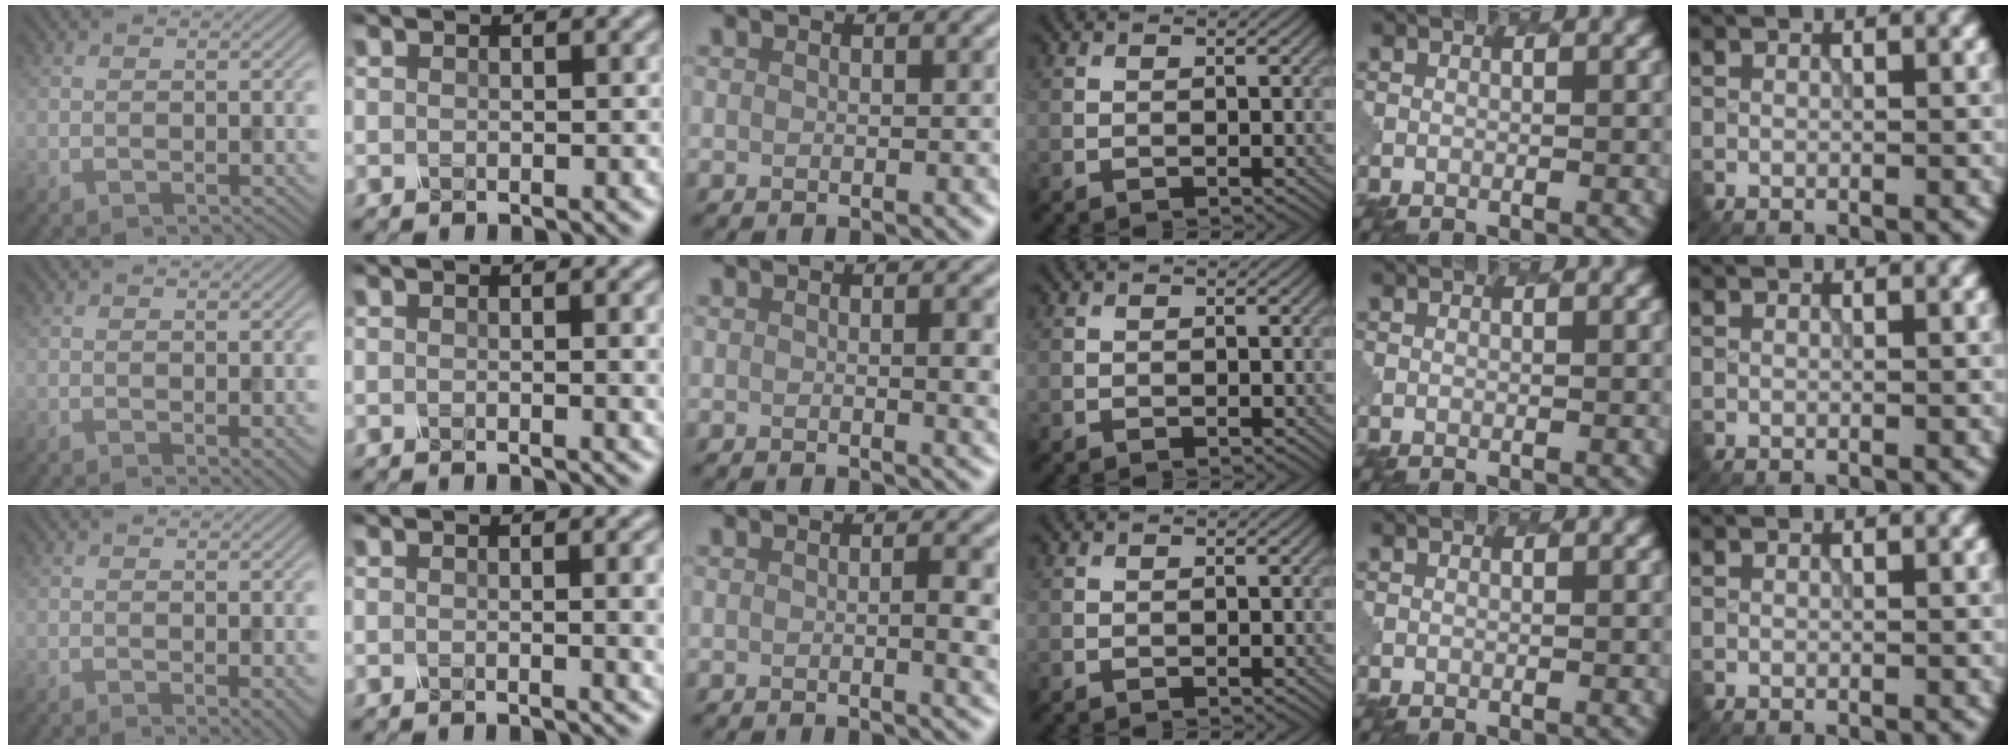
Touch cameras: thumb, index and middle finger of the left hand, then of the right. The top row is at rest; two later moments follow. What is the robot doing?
{"motion": "unscrew", "object": "spray bottle"}